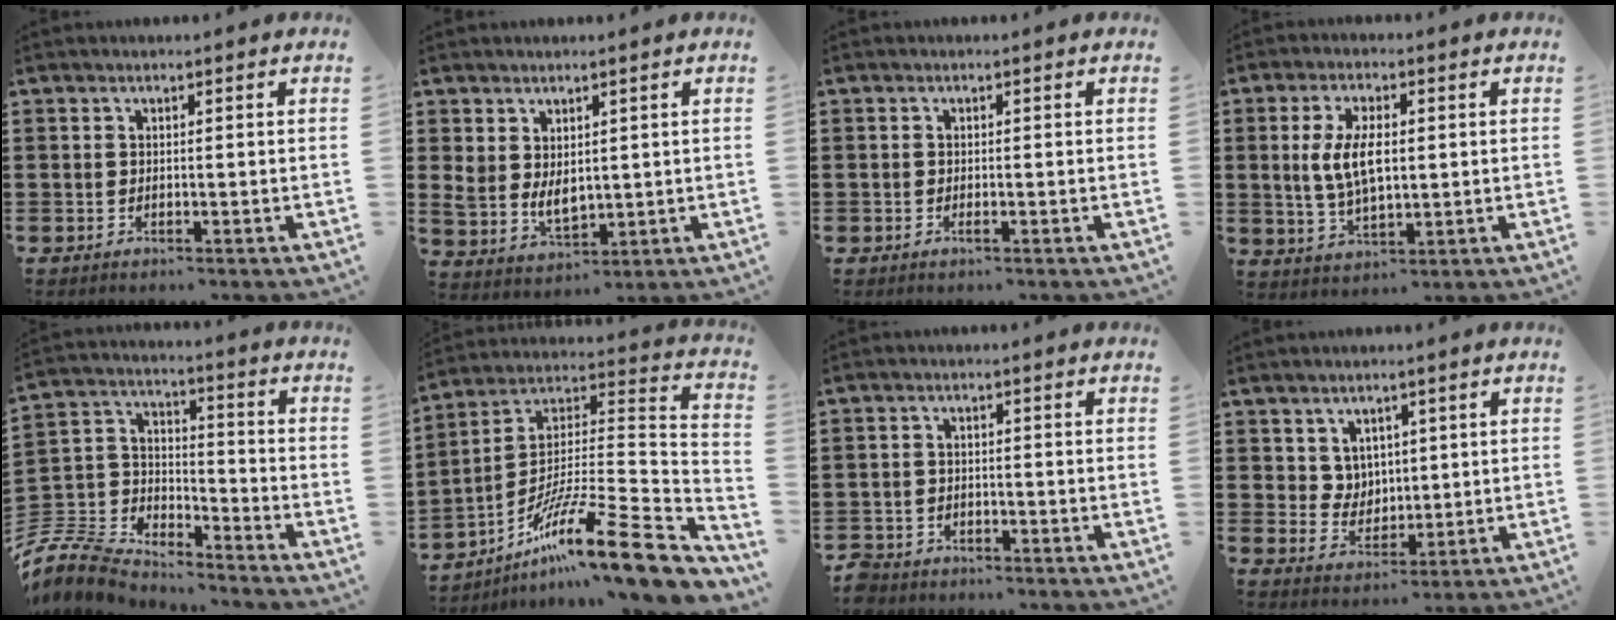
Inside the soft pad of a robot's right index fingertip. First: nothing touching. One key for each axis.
{"total": 4.1, "fx": 1.6, "fy": 2.8, "fz": 2.6, "tx": -0.057, "ty": 0.003, "tz": 0.032}
{"total": 0.6, "fx": -0.4, "fy": 0.2, "fz": 0.3, "tx": -0.009, "ty": -0.003, "tz": -0.007}
{"total": 7.4, "fx": 0.5, "fy": 3.4, "fz": 6.6, "tx": -0.141, "ty": 0.006, "tz": 0.005}
{"total": 8.1, "fx": -7.6, "fy": 2.7, "fz": 1.4, "tx": -0.077, "ty": -0.008, "tz": -0.162}
{"total": 16.3, "fx": -9.8, "fy": 1.7, "fz": 12.9, "tx": -0.201, "ty": 0.003, "tz": -0.174}
{"total": 2.5, "fx": -2.3, "fy": 0.9, "fz": 0.1, "tx": -0.016, "ty": 0.000, "tz": -0.052}
{"total": 4.3, "fx": 2.4, "fy": 3.5, "fz": 0.7, "tx": -0.032, "ty": 0.006, "tz": 0.045}